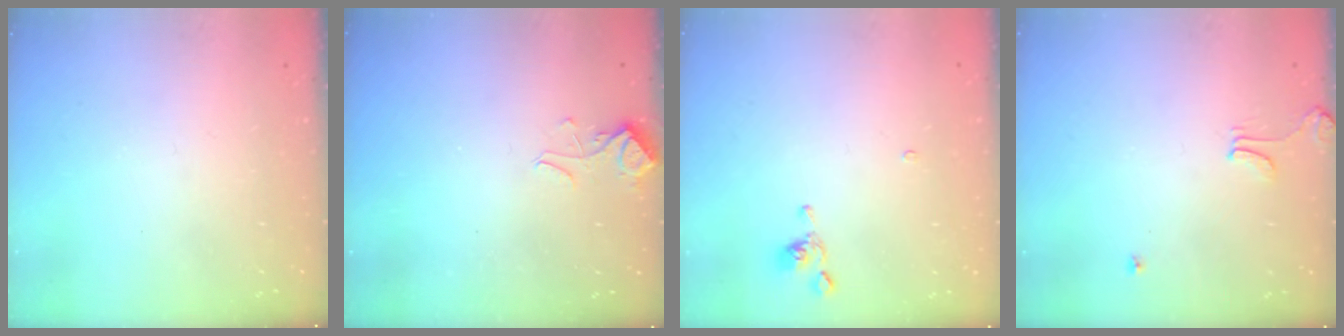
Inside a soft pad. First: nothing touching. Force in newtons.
{"total": 2.5, "press": 2.5, "slide": 0.4}
{"total": 1.1, "press": 1.1, "slide": 0.3}
{"total": 1.7, "press": 1.7, "slide": 0.3}